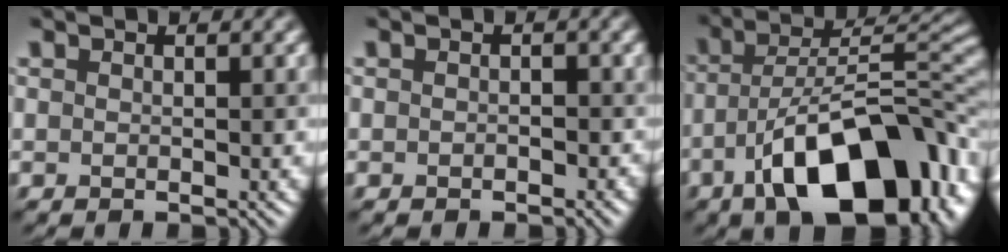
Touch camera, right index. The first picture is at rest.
{"total": 0.8, "force": [-0.3, 0.6, 0.4], "torque": [-0.004, -0.003, -0.004]}
{"total": 14.2, "force": [-6.5, 6.3, 10.9], "torque": [-0.150, -0.001, -0.105]}